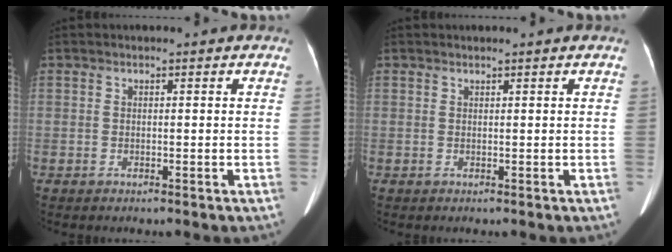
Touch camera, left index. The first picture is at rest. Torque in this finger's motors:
{"motor_torque": [-0.23, -0.02, -0.01, 0.00]}